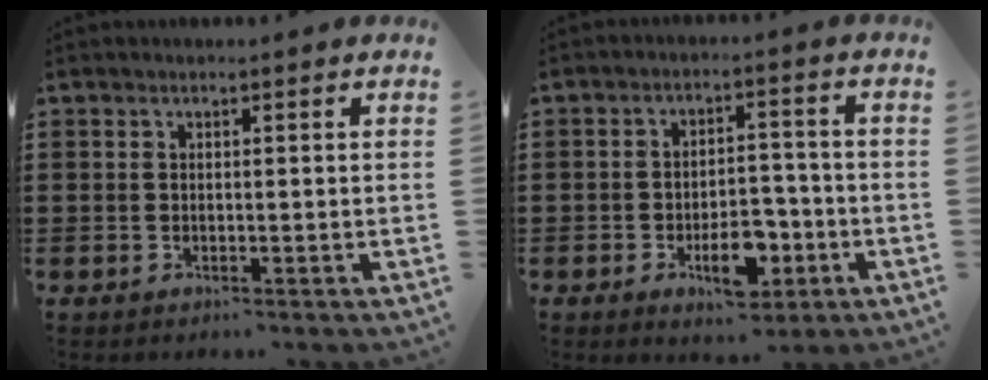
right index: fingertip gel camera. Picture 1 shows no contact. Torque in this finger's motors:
{"motor_torque": [1.70, -0.45, 0.33, 0.05]}